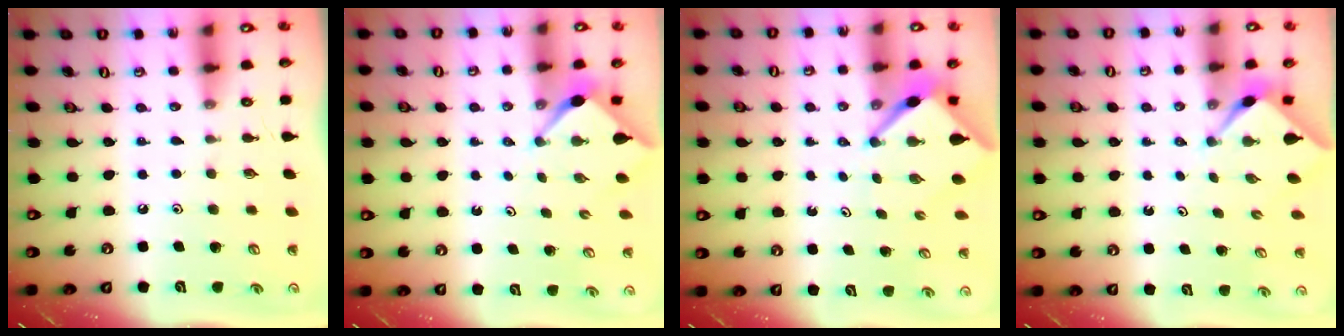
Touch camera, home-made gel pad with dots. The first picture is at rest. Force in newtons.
{"total": 2.7, "press": 2.7, "slide": 0.4}
{"total": 4.5, "press": 4.4, "slide": 0.5}
{"total": 2.4, "press": 2.4, "slide": 0.1}